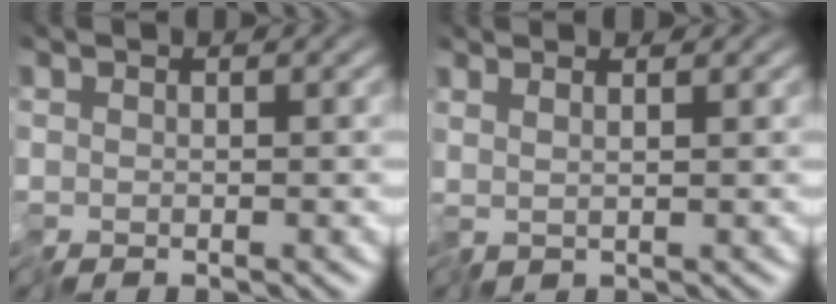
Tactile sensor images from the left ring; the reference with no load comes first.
{"total": 1.3, "force": [1.0, -0.7, 0.3], "torque": [-0.007, 0.008, 0.024]}